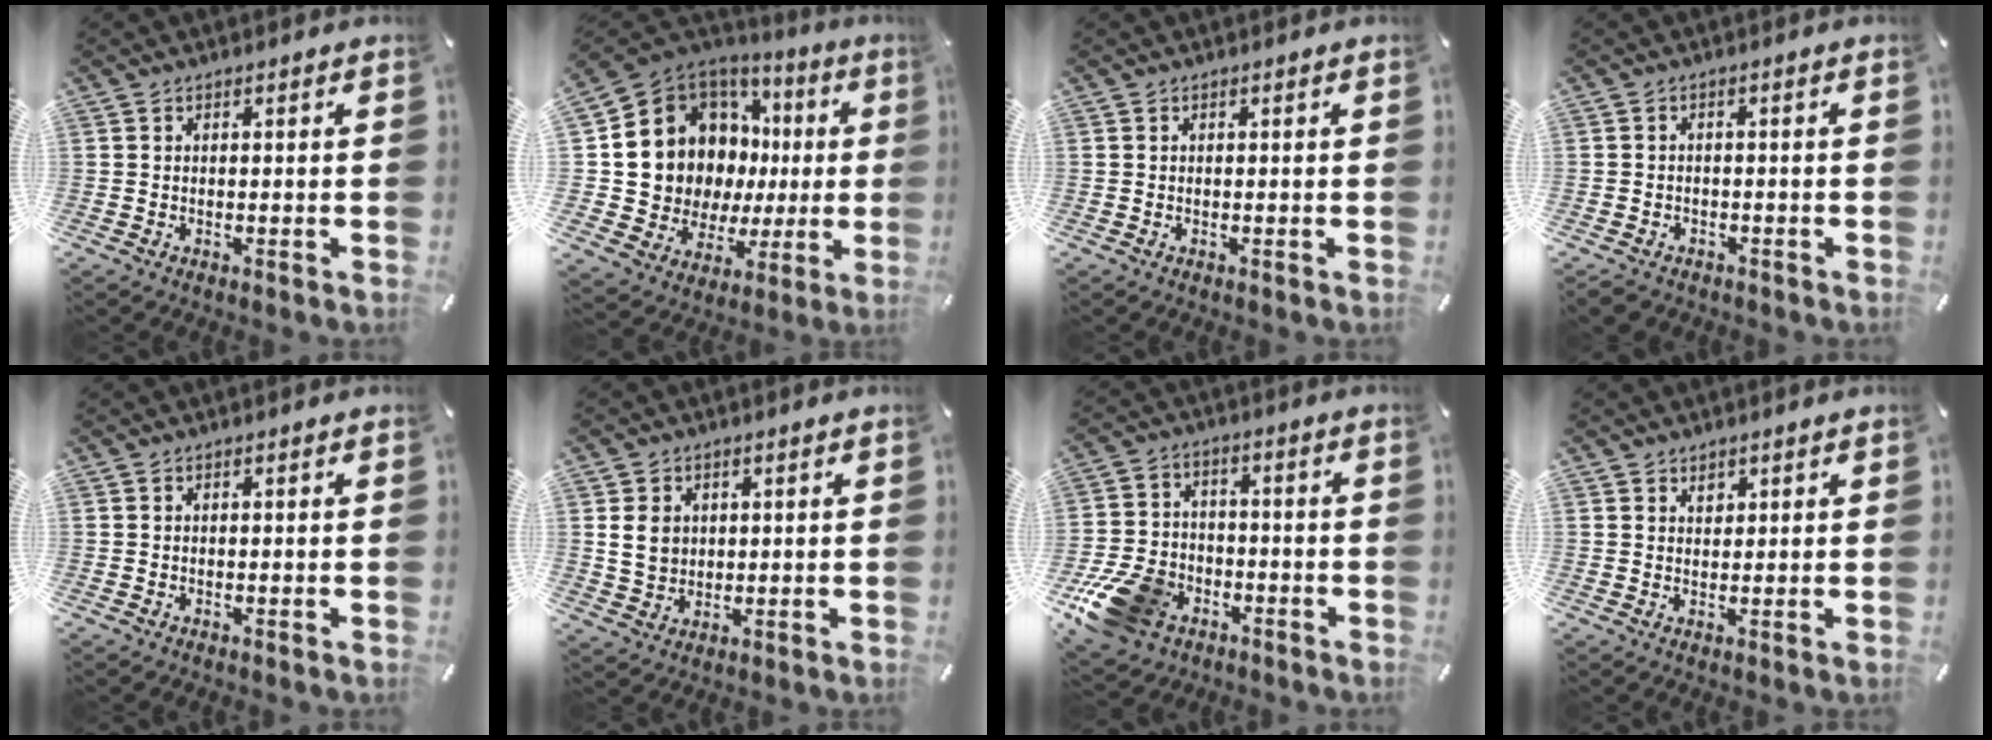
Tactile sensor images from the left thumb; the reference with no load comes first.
{"total": 12.3, "force": [3.6, 11.0, 4.3], "torque": [-0.081, -0.069, 0.091]}
{"total": 0.0}
{"total": 2.4, "force": [-1.8, 1.5, 0.6], "torque": [-0.018, 0.010, -0.040]}
{"total": 0.0}
{"total": 5.8, "force": [1.2, 5.1, 2.4], "torque": [-0.048, 0.001, 0.020]}
{"total": 14.4, "force": [-7.1, 10.3, 7.1], "torque": [-0.140, 0.045, -0.124]}
{"total": 1.7, "force": [1.2, 1.2, 0.4], "torque": [0.007, -0.006, 0.018]}